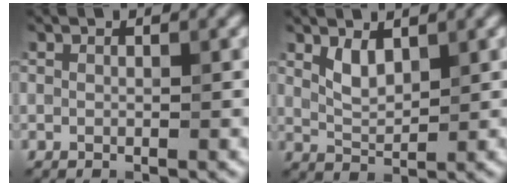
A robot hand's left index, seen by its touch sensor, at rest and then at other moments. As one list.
[{"total": 2.0, "force": [1.0, 0.9, 1.5], "torque": [-0.035, -0.007, 0.024]}]